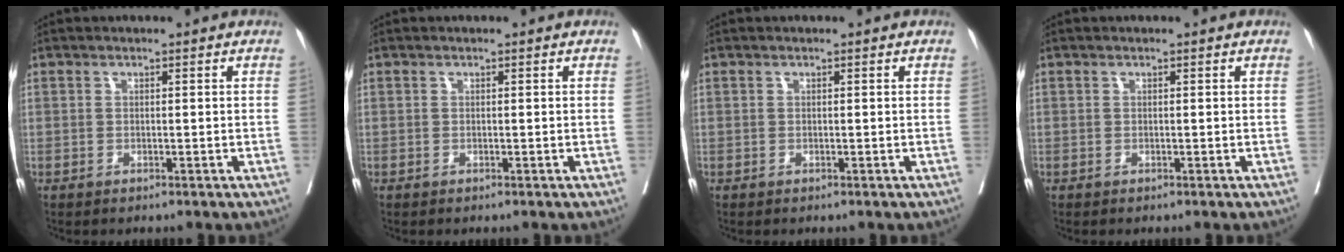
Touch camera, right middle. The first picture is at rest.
{"total": 0.0}
{"total": 0.0}
{"total": 0.0}